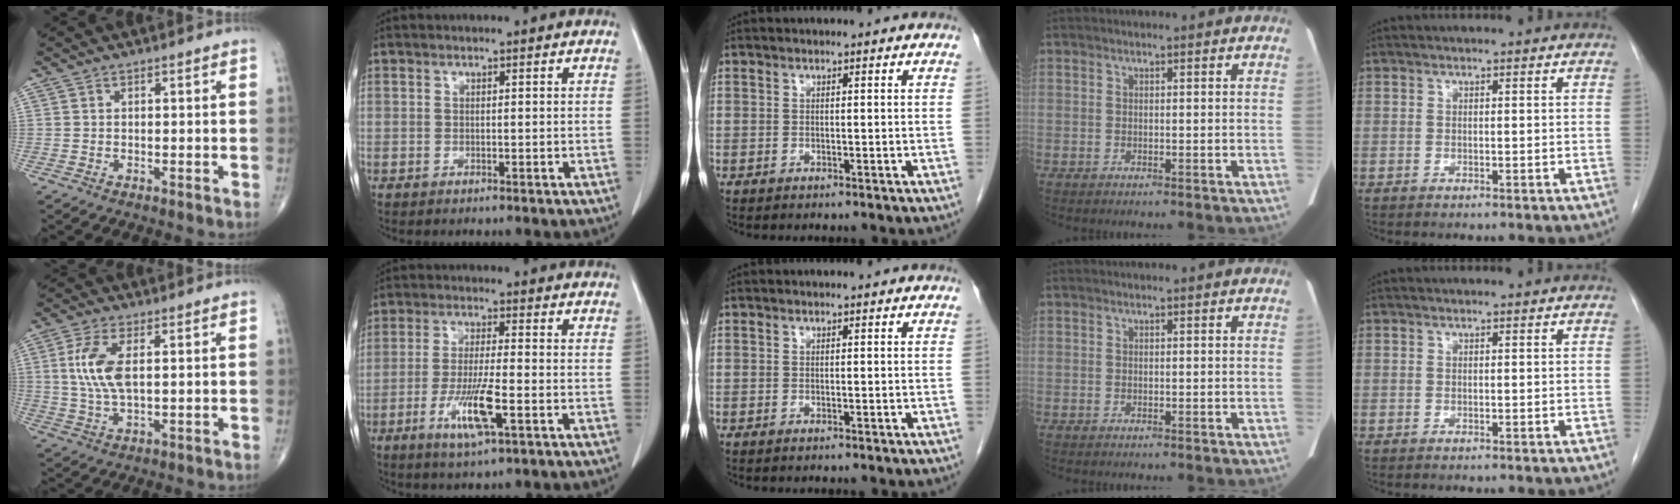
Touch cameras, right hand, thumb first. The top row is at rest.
{"thumb": {"total": 8.2, "force": [1.5, 3.4, 7.3], "torque": [-0.170, -0.002, 0.032]}, "index": {"total": 8.2, "force": [-3.2, 0.8, 7.5], "torque": [-0.147, -0.015, -0.056]}}